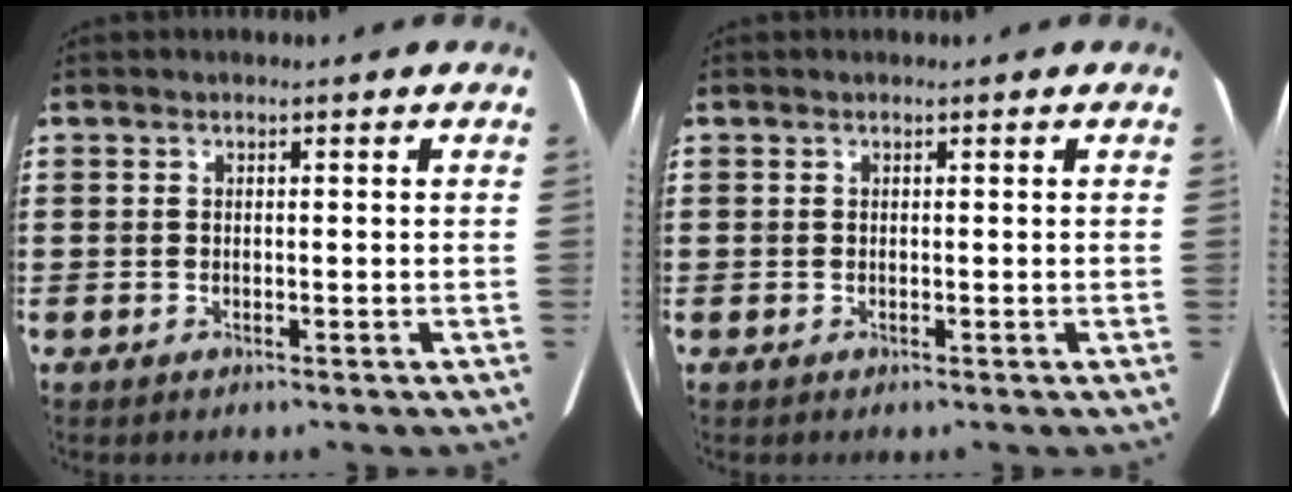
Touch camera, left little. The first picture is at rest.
{"total": 0.0}